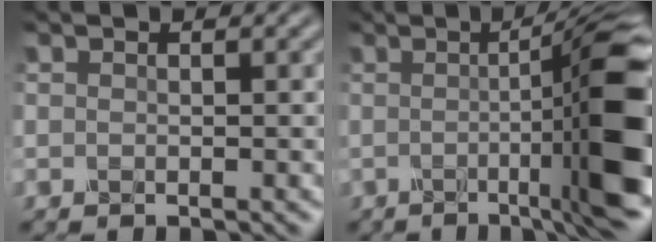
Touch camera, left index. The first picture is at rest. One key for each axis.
{"total": 15.0, "fx": -0.7, "fy": 3.4, "fz": 14.6, "tx": -0.149, "ty": 0.001, "tz": -0.010}